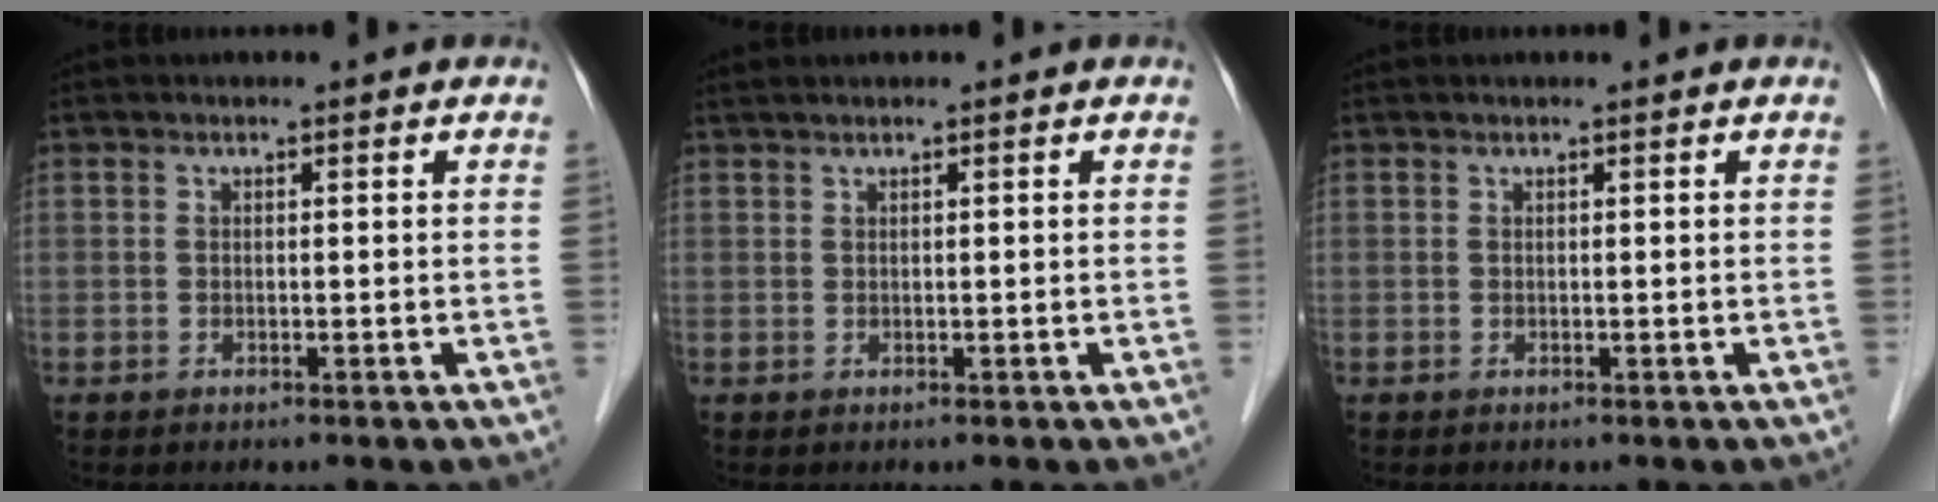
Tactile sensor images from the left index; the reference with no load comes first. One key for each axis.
{"total": 1.4, "fx": 1.1, "fy": -0.1, "fz": 0.9, "tx": -0.021, "ty": 0.017, "tz": 0.026}
{"total": 1.5, "fx": 1.2, "fy": 0.2, "fz": 0.9, "tx": -0.012, "ty": 0.031, "tz": 0.021}